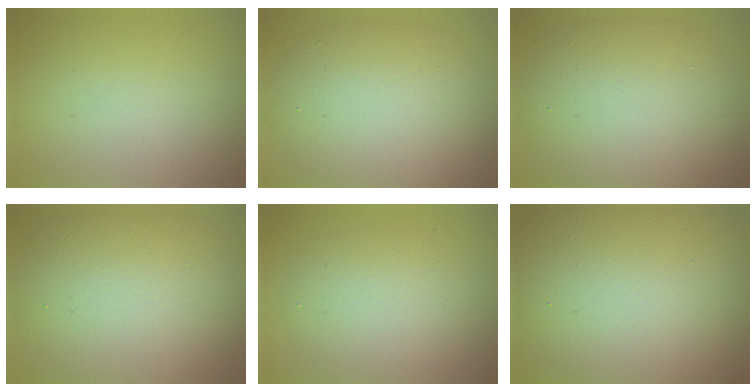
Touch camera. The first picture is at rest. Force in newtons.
{"total": 8.3, "press": 8.3, "slide": 0.4}
{"total": 10.4, "press": 10.4, "slide": 0.5}
{"total": 12.9, "press": 12.9, "slide": 0.4}
{"total": 5.8, "press": 5.8, "slide": 0.2}
{"total": 20.6, "press": 20.6, "slide": 1.3}